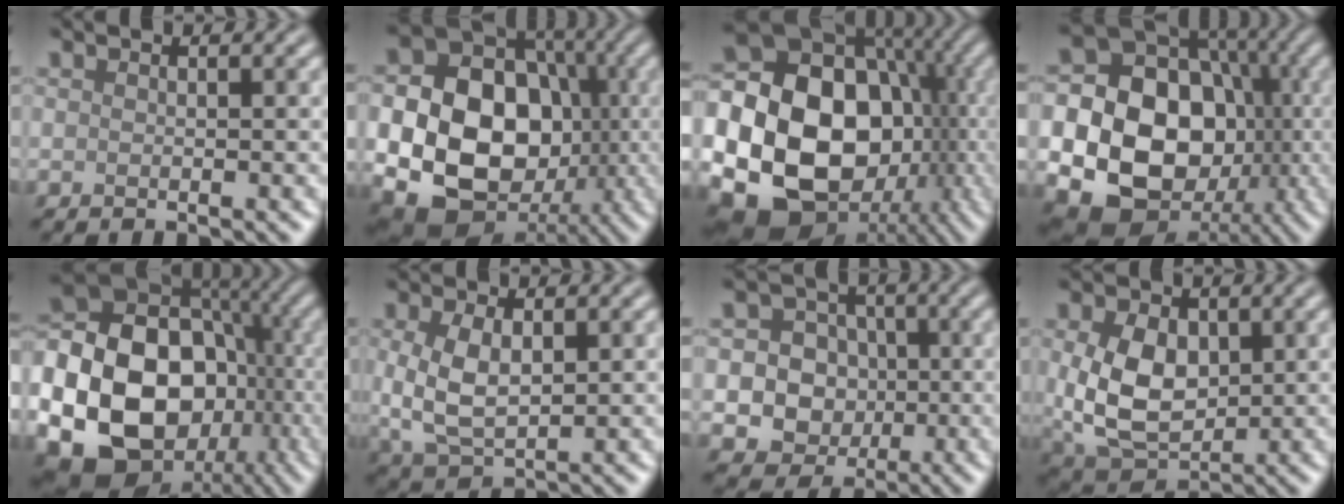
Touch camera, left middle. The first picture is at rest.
{"total": 18.2, "force": [-2.2, 15.0, 10.1], "torque": [-0.183, -0.025, -0.058]}
{"total": 24.9, "force": [-3.2, 21.2, 12.7], "torque": [-0.246, -0.014, -0.098]}
{"total": 21.0, "force": [-3.5, 18.1, 10.1], "torque": [-0.192, -0.012, -0.104]}
{"total": 25.0, "force": [-6.5, 20.5, 12.8], "torque": [-0.253, -0.031, -0.140]}
{"total": 4.9, "force": [0.4, 2.8, 4.0], "torque": [-0.094, -0.002, 0.015]}
{"total": 9.8, "force": [-1.3, 9.1, 3.2], "torque": [-0.049, 0.008, -0.048]}
{"total": 7.6, "force": [0.6, 5.3, 5.4], "torque": [-0.123, -0.007, 0.017]}